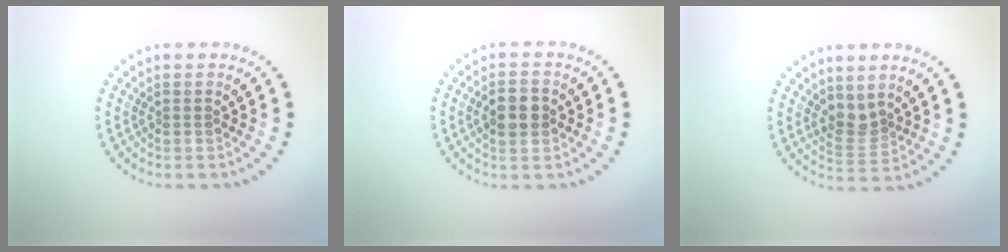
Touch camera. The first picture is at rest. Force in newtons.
{"total": 3.1, "press": 3.1, "slide": 0.2}
{"total": 2.3, "press": 1.7, "slide": 1.5}